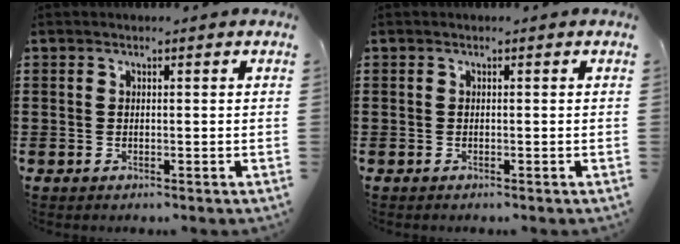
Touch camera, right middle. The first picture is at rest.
{"total": 0.0}